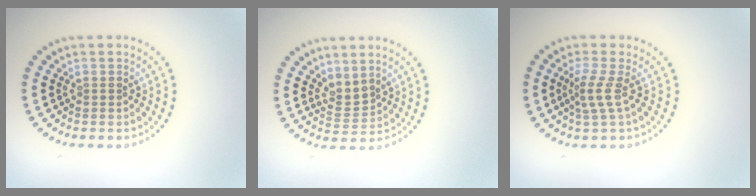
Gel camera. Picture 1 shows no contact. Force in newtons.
{"total": 1.9, "press": 1.4, "slide": 1.2}
{"total": 2.1, "press": 1.5, "slide": 1.6}